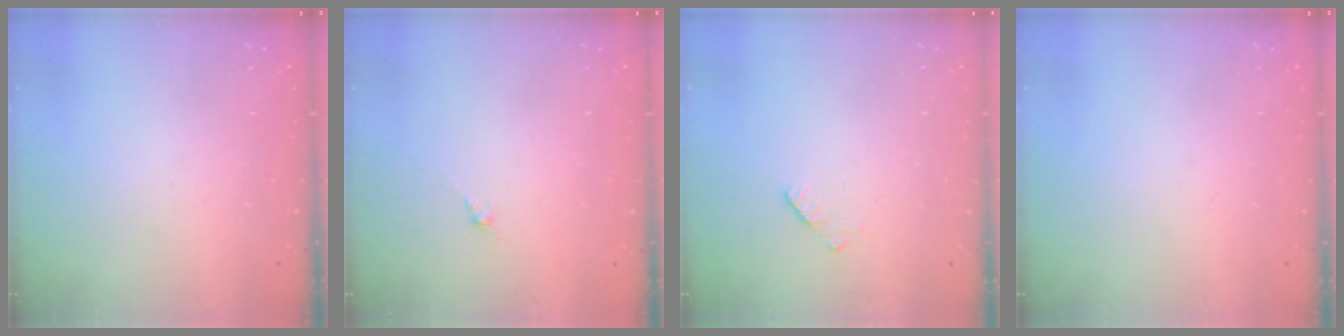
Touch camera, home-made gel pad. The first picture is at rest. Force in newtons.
{"total": 0.0}
{"total": 2.2, "press": 2.2, "slide": 0.3}
{"total": 0.0}